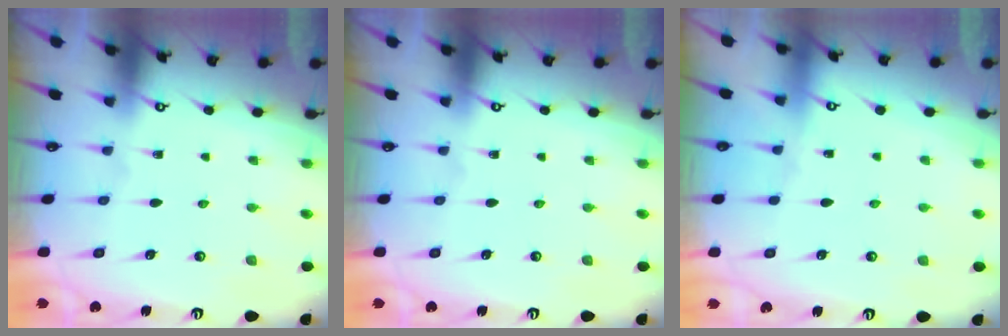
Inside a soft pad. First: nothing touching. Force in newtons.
{"total": 0.0}
{"total": 0.8, "press": 0.7, "slide": 0.3}